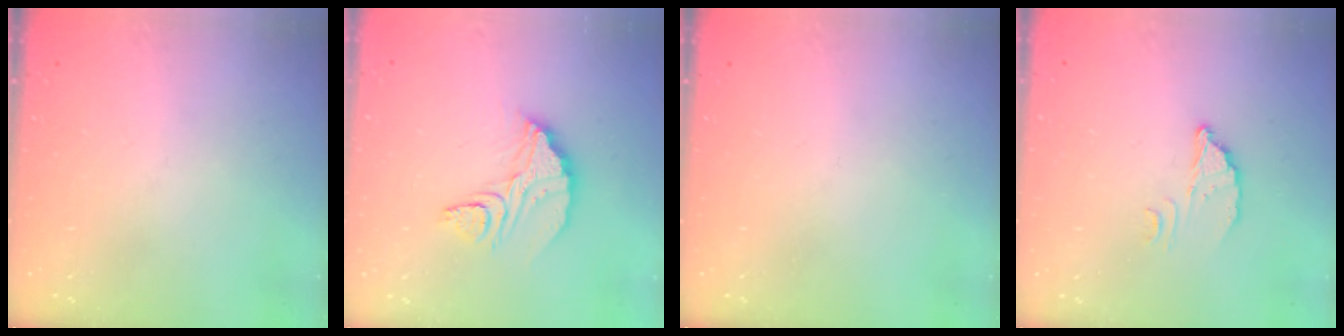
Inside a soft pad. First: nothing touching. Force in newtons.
{"total": 11.0, "press": 11.0, "slide": 0.8}
{"total": 0.0}
{"total": 3.2, "press": 3.2, "slide": 0.2}